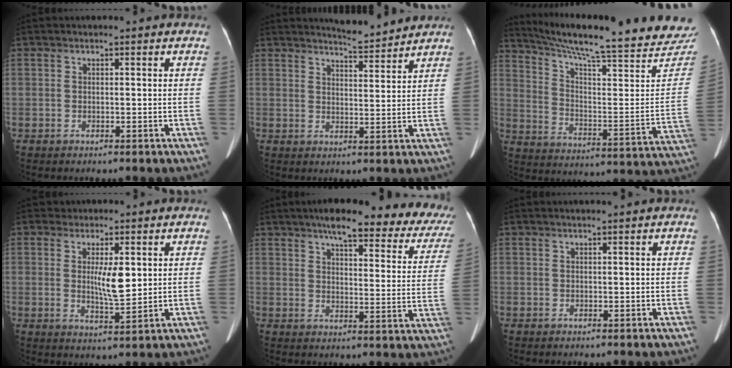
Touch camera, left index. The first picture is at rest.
{"total": 5.4, "force": [5.4, 0.0, 0.8], "torque": [-0.023, -0.006, 0.077]}
{"total": 28.9, "force": [25.9, 2.7, 12.5], "torque": [-0.199, -0.100, 0.334]}
{"total": 5.0, "force": [1.2, 1.7, 4.6], "torque": [-0.079, -0.009, 0.024]}
{"total": 22.4, "force": [18.6, 5.0, 11.4], "torque": [-0.123, -0.015, 0.206]}
{"total": 1.1, "force": [1.0, -0.2, 0.4], "torque": [-0.009, 0.008, 0.022]}